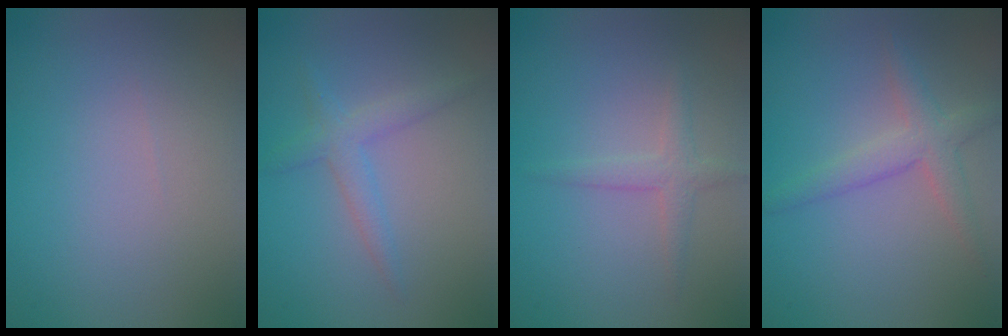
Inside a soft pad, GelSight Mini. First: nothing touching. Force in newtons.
{"total": 2.2, "press": 2.2, "slide": 0.2}
{"total": 1.7, "press": 1.7, "slide": 0.0}
{"total": 2.8, "press": 2.7, "slide": 0.3}